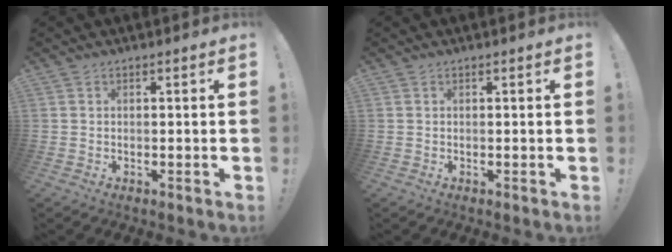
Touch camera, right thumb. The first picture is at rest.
{"total": 0.0}